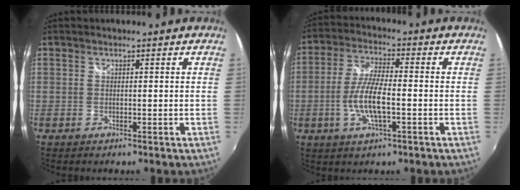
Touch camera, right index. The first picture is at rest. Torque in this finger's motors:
{"motor_torque": [0.28, -0.10, 0.25, 0.13]}